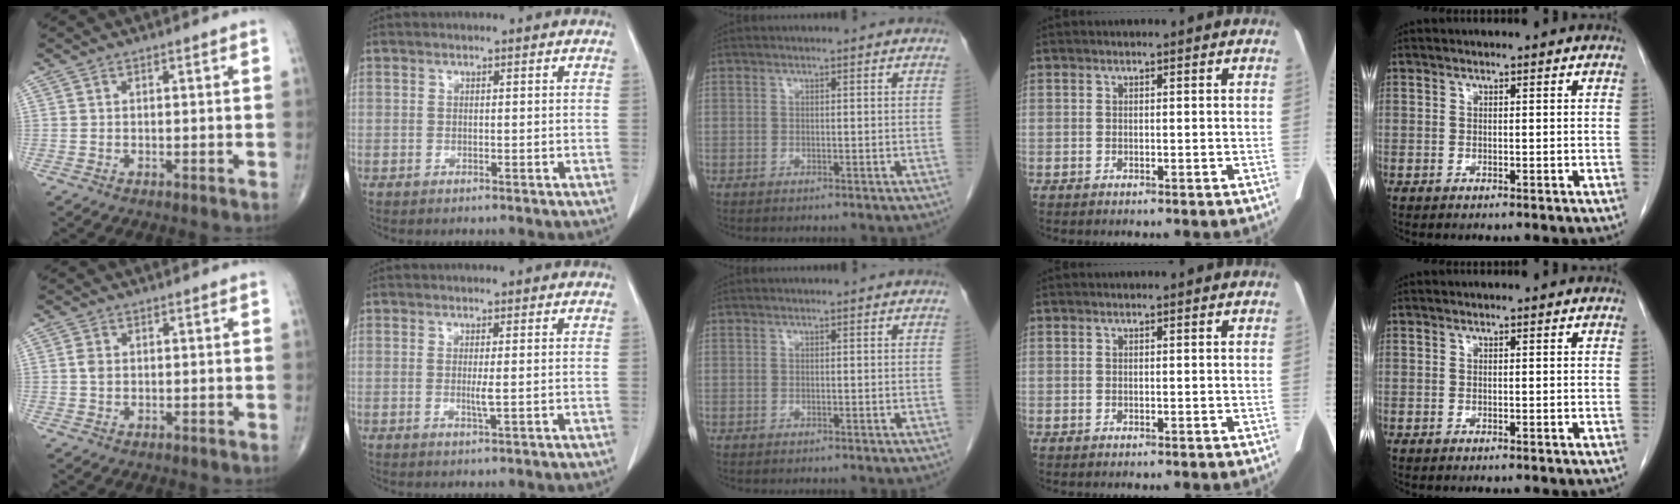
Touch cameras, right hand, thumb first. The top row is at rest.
{"thumb": {"total": 1.8, "force": [0.2, 1.4, 1.2], "torque": [-0.018, 0.001, 0.003]}, "index": {"total": 1.7, "force": [0.0, -0.1, 1.7], "torque": [-0.035, -0.004, 0.000]}}